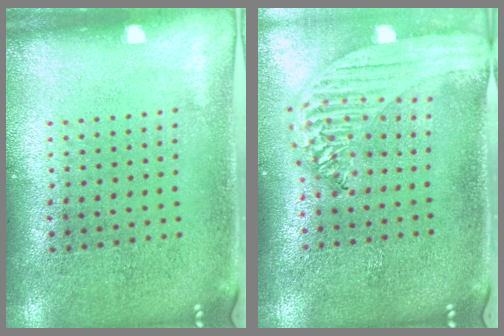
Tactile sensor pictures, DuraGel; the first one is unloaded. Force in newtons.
{"total": 2.2, "press": 2.0, "slide": 1.0}